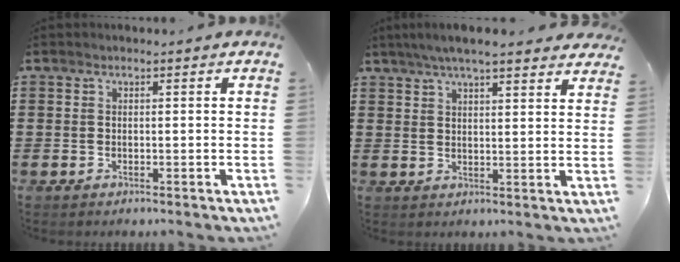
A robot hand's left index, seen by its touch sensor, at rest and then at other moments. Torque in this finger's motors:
{"motor_torque": [2.14, 0.00, 0.56, 0.18]}